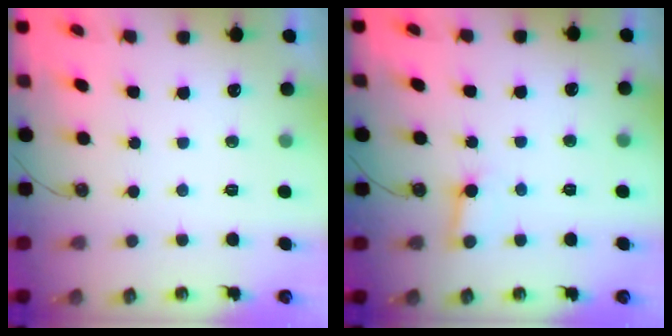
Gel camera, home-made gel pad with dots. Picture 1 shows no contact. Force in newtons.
{"total": 4.0, "press": 3.9, "slide": 0.4}